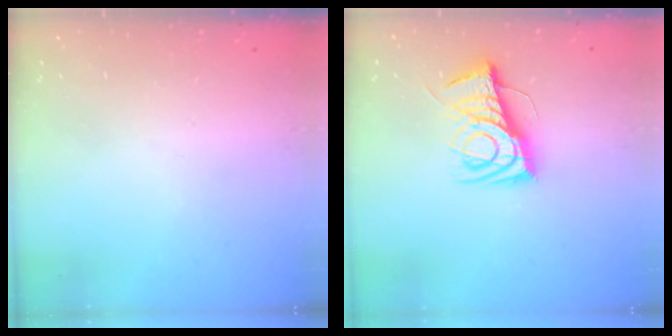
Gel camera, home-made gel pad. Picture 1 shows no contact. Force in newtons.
{"total": 13.8, "press": 13.8, "slide": 0.4}